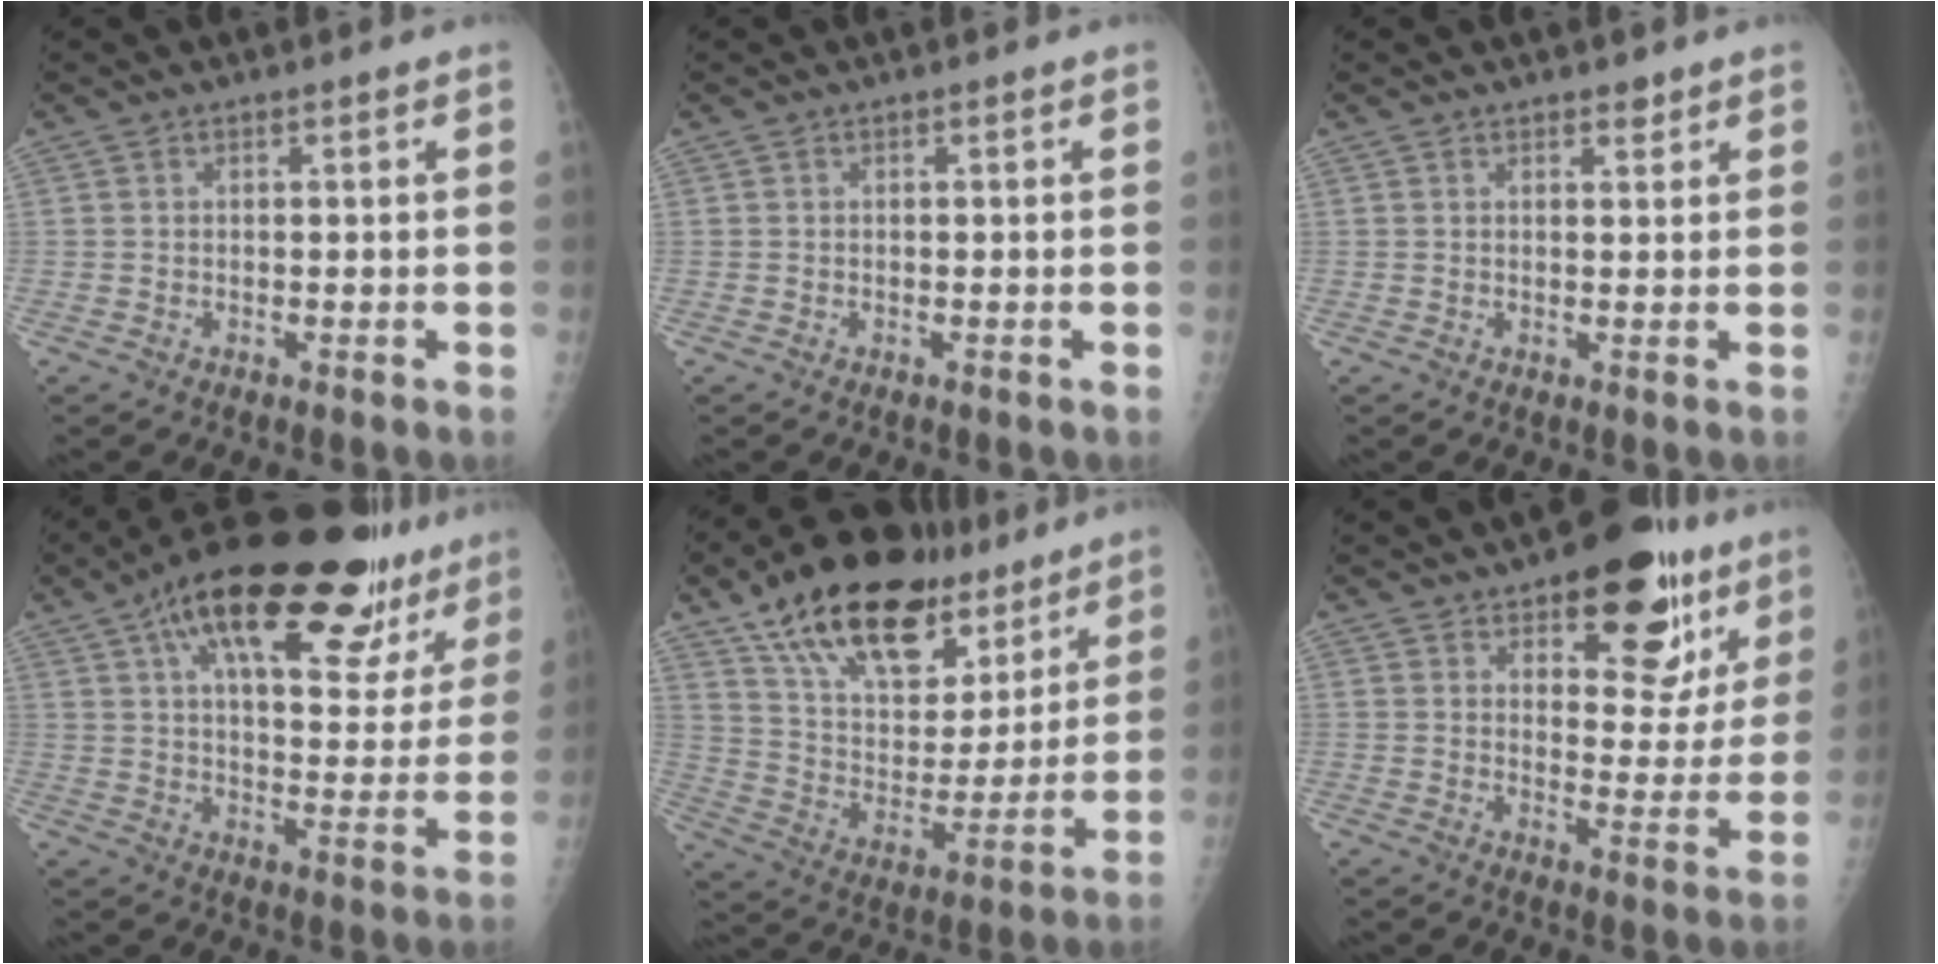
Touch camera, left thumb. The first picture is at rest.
{"total": 0.0}
{"total": 1.5, "force": [1.2, 0.7, 0.5], "torque": [0.002, -0.008, 0.015]}
{"total": 27.9, "force": [17.7, 10.7, 18.7], "torque": [-0.252, -0.027, 0.254]}
{"total": 24.5, "force": [16.1, 12.5, 13.6], "torque": [-0.190, -0.046, 0.271]}
{"total": 17.5, "force": [9.9, 8.6, 11.6], "torque": [-0.089, -0.047, 0.134]}